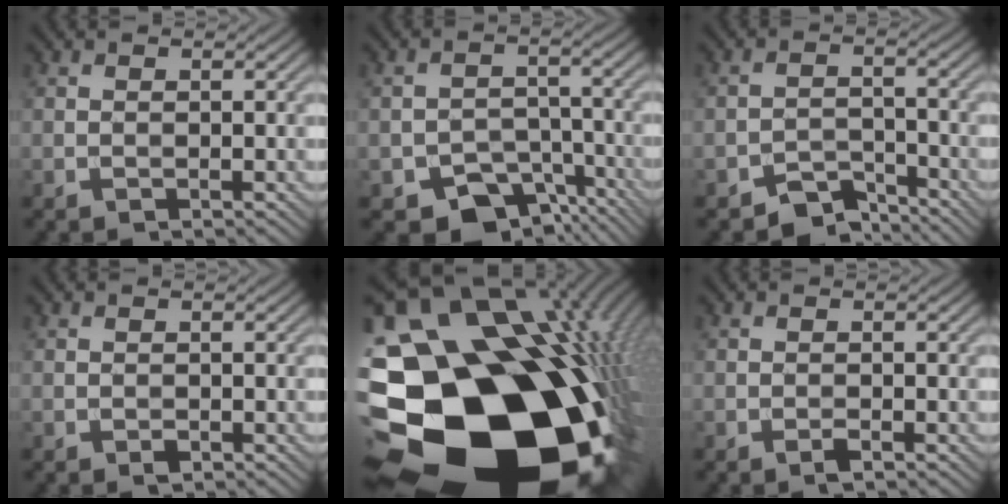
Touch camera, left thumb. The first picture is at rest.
{"total": 8.5, "force": [-5.6, 5.3, 3.6], "torque": [-0.049, -0.016, -0.092]}
{"total": 4.3, "force": [-3.7, 1.8, 1.3], "torque": [-0.017, 0.003, -0.068]}
{"total": 0.7, "force": [-0.4, 0.5, 0.4], "torque": [-0.004, -0.002, -0.006]}
{"total": 24.6, "force": [-6.7, 18.2, 15.2], "torque": [-0.223, -0.059, -0.129]}
{"total": 1.0, "force": [-0.6, 0.3, 0.7], "torque": [-0.012, -0.001, -0.011]}